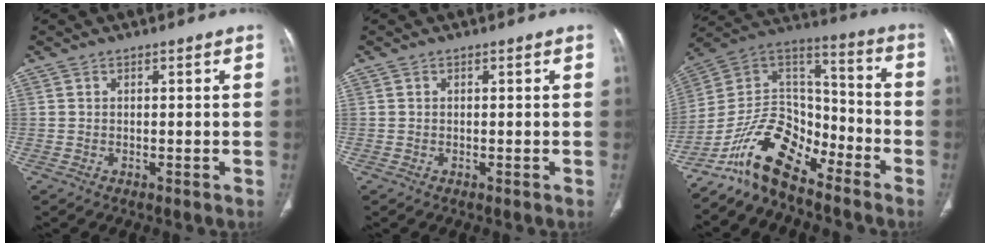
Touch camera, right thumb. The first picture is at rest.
{"total": 0.0}
{"total": 15.4, "force": [-11.2, 7.2, 7.7], "torque": [-0.116, 0.100, -0.215]}